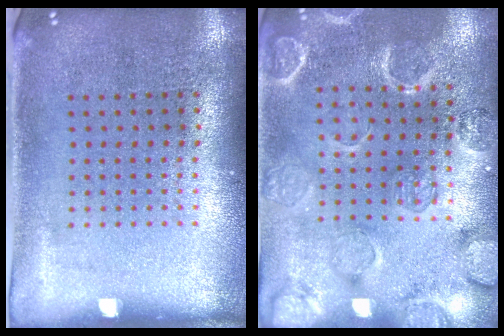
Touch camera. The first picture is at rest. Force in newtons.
{"total": 2.3, "press": 2.3, "slide": 0.4}